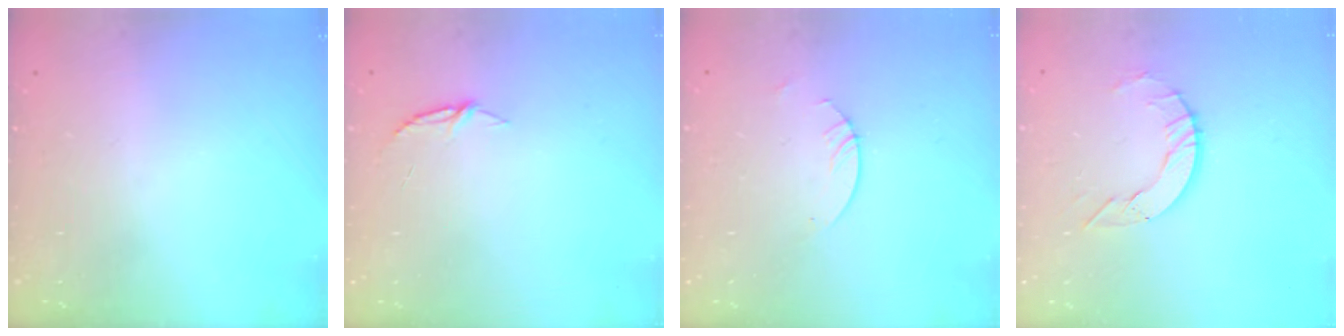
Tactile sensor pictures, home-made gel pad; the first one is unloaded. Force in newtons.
{"total": 5.1, "press": 5.1, "slide": 0.5}
{"total": 3.0, "press": 2.9, "slide": 0.3}
{"total": 7.1, "press": 7.0, "slide": 0.7}